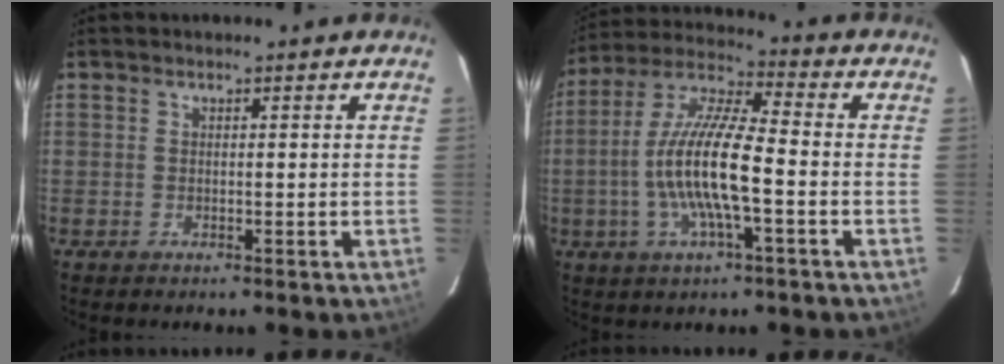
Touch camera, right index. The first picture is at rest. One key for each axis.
{"total": 13.7, "fx": -3.1, "fy": 2.5, "fz": 13.1, "tx": -0.261, "ty": 0.000, "tz": -0.062}